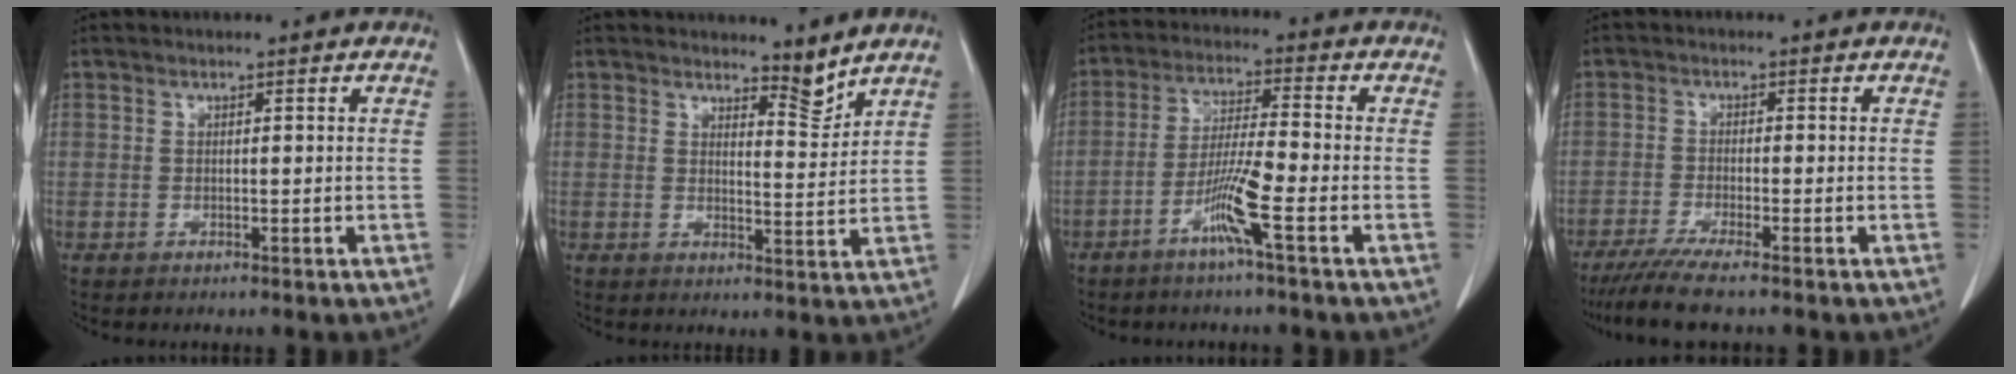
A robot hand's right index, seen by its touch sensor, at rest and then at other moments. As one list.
[{"total": 3.5, "force": [3.3, 0.5, 0.9], "torque": [-0.013, -0.021, 0.049]}, {"total": 7.4, "force": [-3.5, -0.7, 6.5], "torque": [-0.128, -0.007, -0.073]}, {"total": 5.7, "force": [-4.6, -0.7, 3.3], "torque": [-0.054, -0.016, -0.081]}]